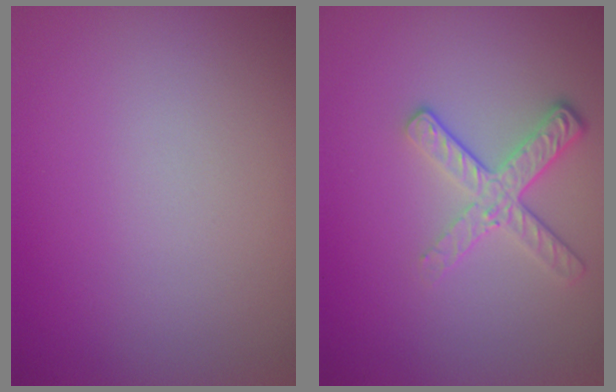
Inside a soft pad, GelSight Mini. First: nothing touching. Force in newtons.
{"total": 3.2, "press": 2.5, "slide": 2.0}